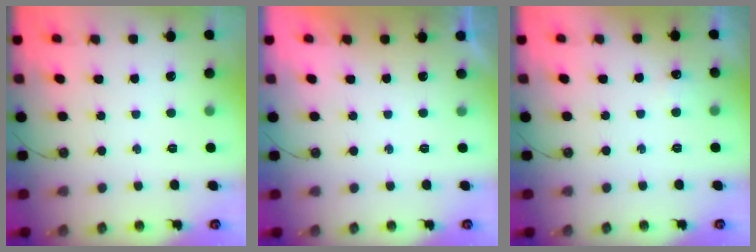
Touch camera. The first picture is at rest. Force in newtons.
{"total": 0.0}
{"total": 4.7, "press": 3.9, "slide": 2.5}